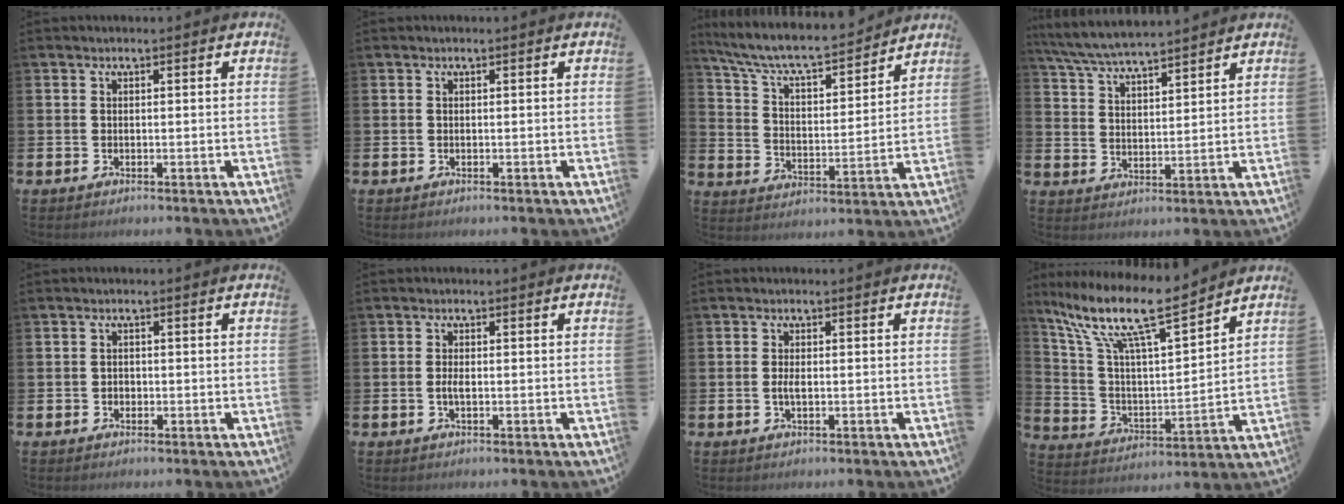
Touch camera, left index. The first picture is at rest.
{"total": 0.0}
{"total": 7.9, "force": [7.3, 1.5, 2.5], "torque": [-0.084, -0.055, 0.123]}
{"total": 6.1, "force": [5.9, 0.4, 1.2], "torque": [-0.046, -0.031, 0.106]}
{"total": 0.9, "force": [-0.4, 0.8, 0.2], "torque": [-0.002, 0.005, -0.010]}
{"total": 1.3, "force": [-0.4, 0.5, 1.2], "torque": [-0.019, 0.000, -0.009]}
{"total": 1.5, "force": [-0.3, 0.6, 1.4], "torque": [-0.024, 0.001, -0.008]}
{"total": 12.2, "force": [9.7, 2.1, 7.2], "torque": [-0.165, -0.060, 0.161]}